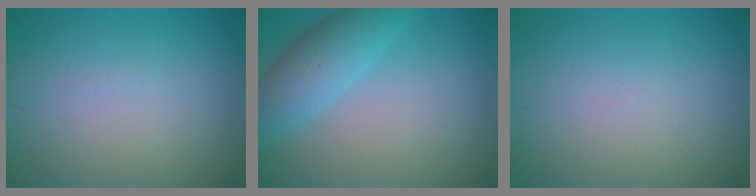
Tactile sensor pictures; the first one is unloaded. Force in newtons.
{"total": 4.9, "press": 4.9, "slide": 0.1}
{"total": 0.0}